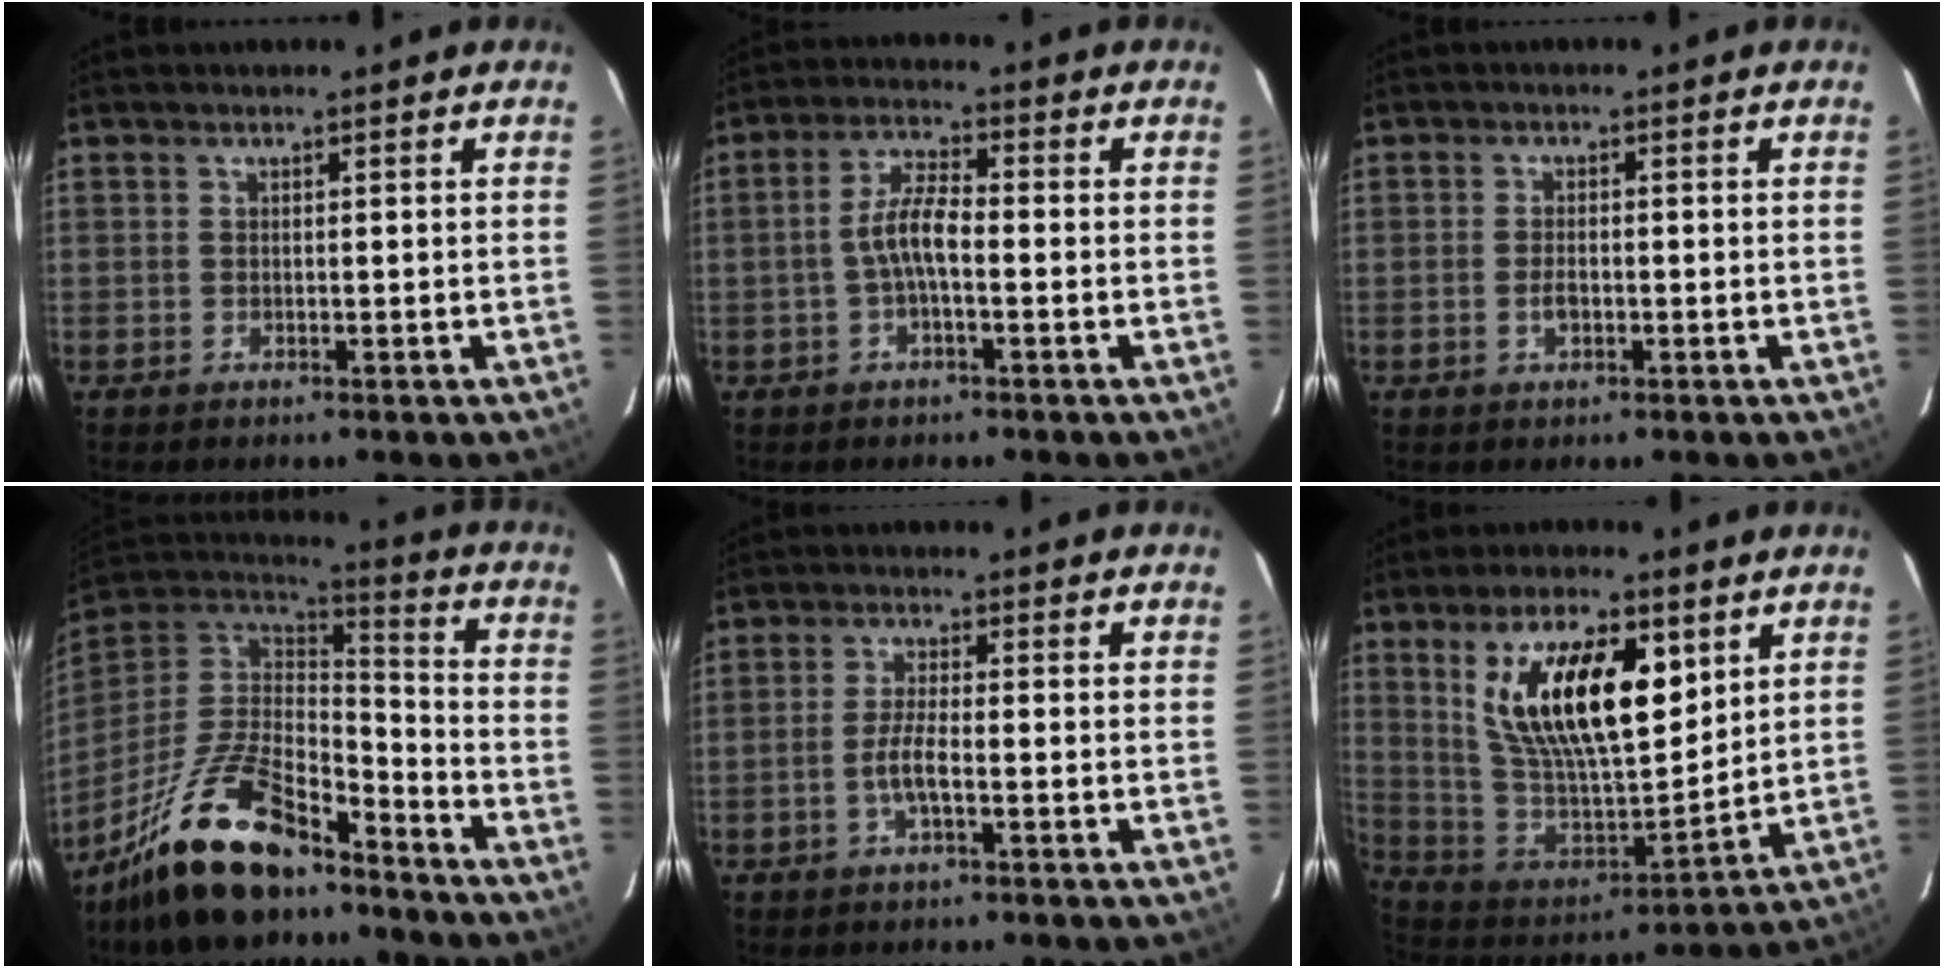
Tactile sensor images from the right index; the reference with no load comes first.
{"total": 5.4, "force": [-1.3, 1.5, 5.1], "torque": [-0.105, 0.013, -0.026]}
{"total": 2.4, "force": [-0.8, 1.3, 1.9], "torque": [-0.038, 0.000, -0.014]}
{"total": 21.9, "force": [-15.6, 8.2, 13.0], "torque": [-0.264, -0.014, -0.272]}
{"total": 3.9, "force": [-1.5, 0.7, 3.5], "torque": [-0.075, -0.001, -0.030]}
{"total": 20.7, "force": [8.5, 8.5, 16.8], "torque": [-0.309, 0.001, 0.166]}